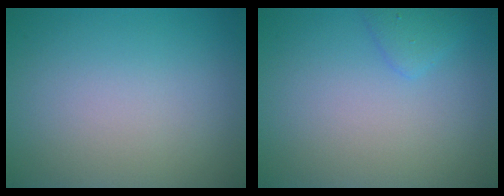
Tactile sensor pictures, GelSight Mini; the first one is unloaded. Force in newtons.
{"total": 1.4, "press": 1.4, "slide": 0.1}